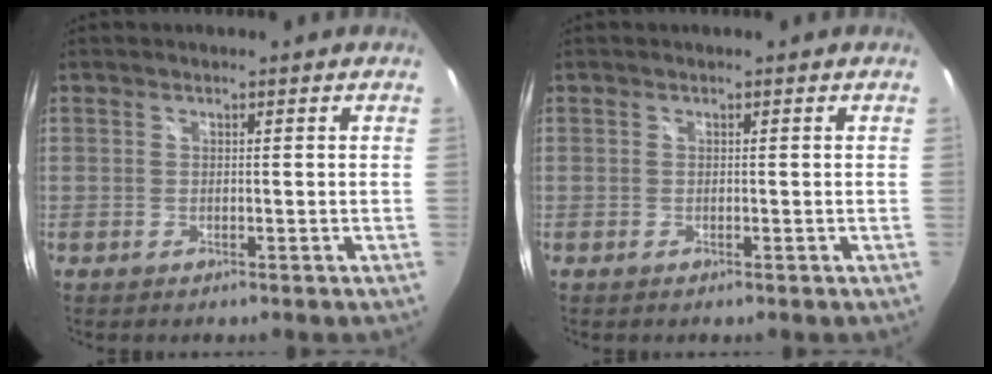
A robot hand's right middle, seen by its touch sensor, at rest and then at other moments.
{"total": 0.0}